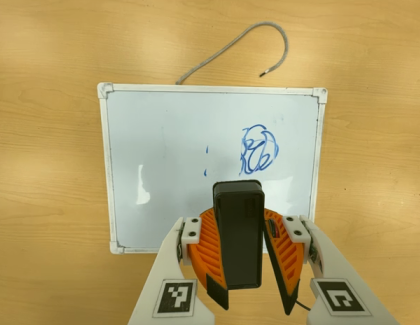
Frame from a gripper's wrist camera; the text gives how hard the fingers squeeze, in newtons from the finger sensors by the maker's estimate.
{"total": 10.1, "left": 10.2, "right": 9.9}